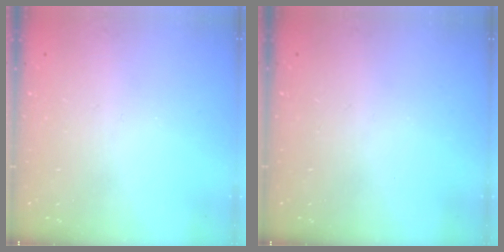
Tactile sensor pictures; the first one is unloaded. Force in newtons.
{"total": 0.0}